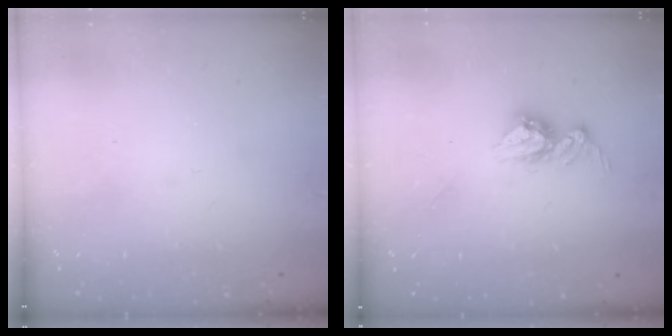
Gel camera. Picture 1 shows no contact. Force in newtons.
{"total": 9.4, "press": 9.4, "slide": 0.8}